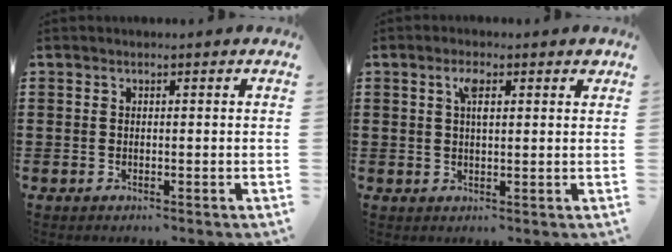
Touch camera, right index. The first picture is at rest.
{"total": 3.3, "force": [1.4, 1.0, 2.8], "torque": [-0.044, 0.001, 0.018]}